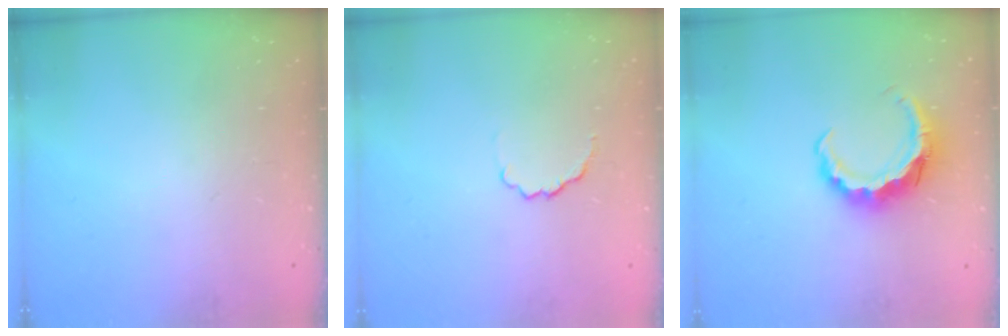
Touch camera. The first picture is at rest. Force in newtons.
{"total": 3.4, "press": 3.2, "slide": 1.0}
{"total": 8.8, "press": 8.7, "slide": 1.3}